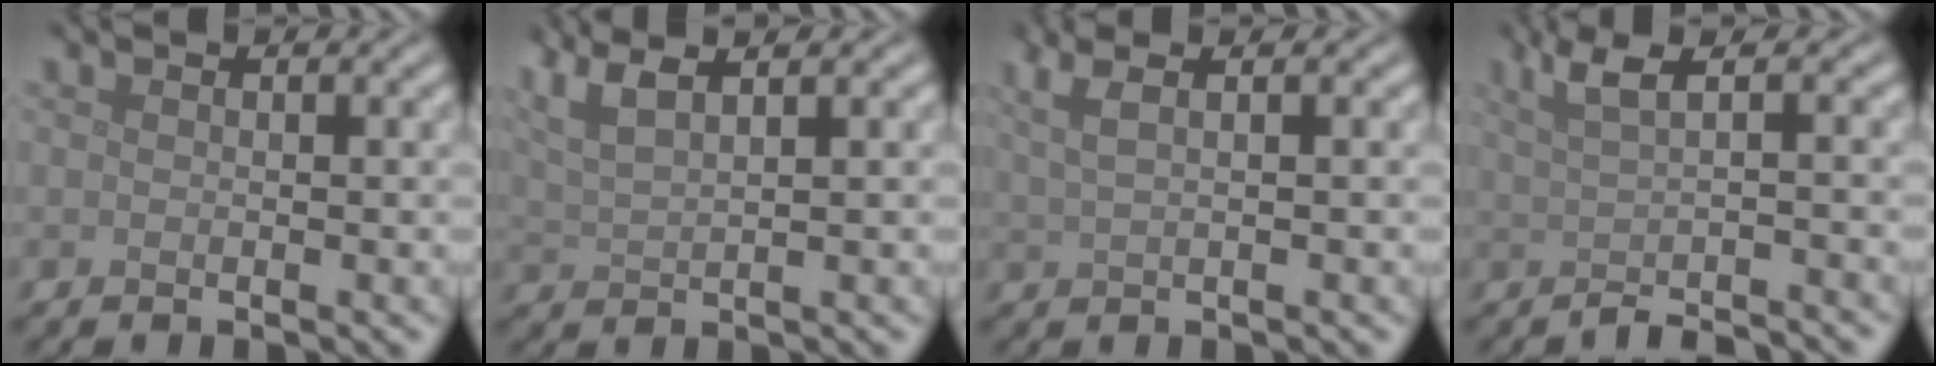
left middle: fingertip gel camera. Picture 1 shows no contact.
{"total": 4.6, "force": [3.0, 1.3, 3.2], "torque": [-0.064, 0.023, 0.050]}
{"total": 4.3, "force": [2.5, 1.7, 3.0], "torque": [-0.049, 0.021, 0.024]}
{"total": 3.9, "force": [-0.2, 1.2, 3.7], "torque": [-0.044, 0.002, -0.009]}